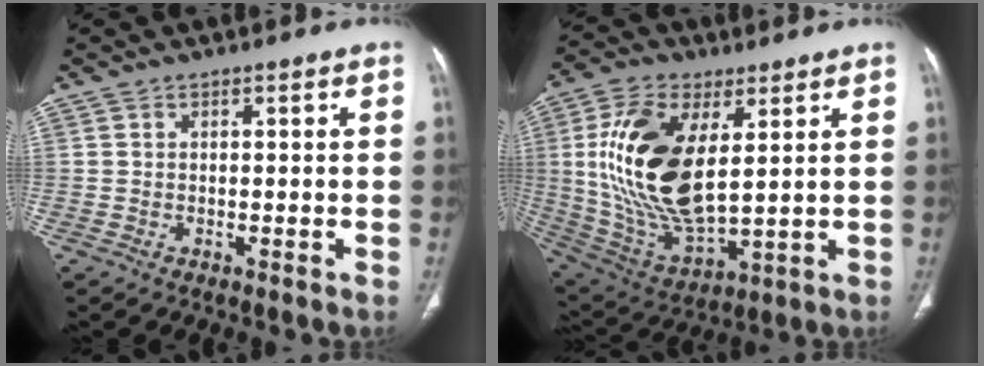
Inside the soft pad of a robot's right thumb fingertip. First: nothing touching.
{"total": 20.8, "force": [4.5, 10.1, 17.6], "torque": [-0.346, -0.023, 0.093]}